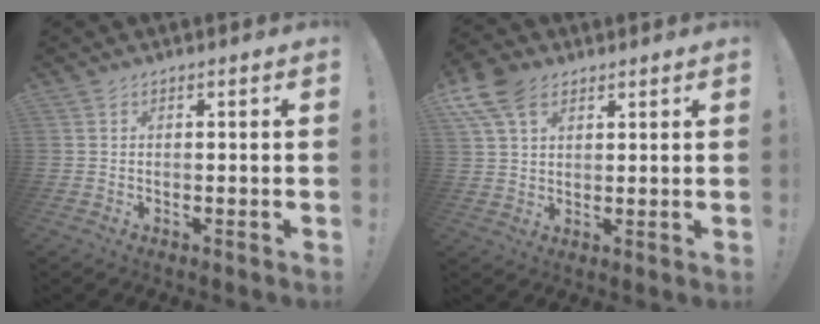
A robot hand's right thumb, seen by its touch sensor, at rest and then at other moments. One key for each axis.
{"total": 10.4, "fx": 5.4, "fy": 6.5, "fz": 6.0, "tx": -0.118, "ty": -0.008, "tz": 0.106}